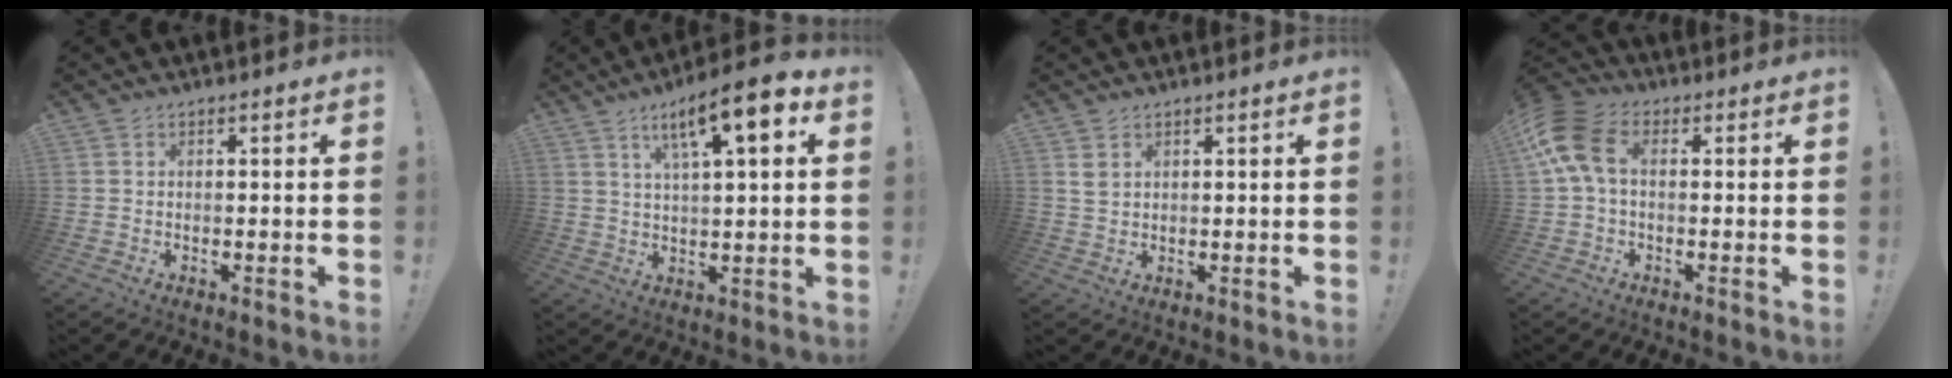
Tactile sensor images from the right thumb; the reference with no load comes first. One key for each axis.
{"total": 12.1, "fx": 5.5, "fy": 2.6, "fz": 10.4, "tx": -0.156, "ty": -0.025, "tz": 0.082}
{"total": 2.6, "fx": 1.5, "fy": 1.7, "fz": 1.3, "tx": -0.012, "ty": -0.008, "tz": 0.026}
{"total": 11.3, "fx": 1.9, "fy": 6.7, "fz": 8.9, "tx": -0.186, "ty": 0.006, "tz": 0.042}